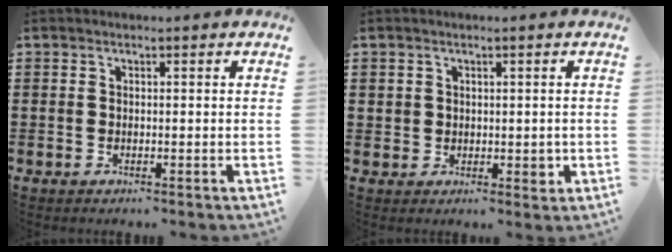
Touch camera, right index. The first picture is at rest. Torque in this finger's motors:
{"motor_torque": [-0.05, 0.02, 0.02, 0.00]}